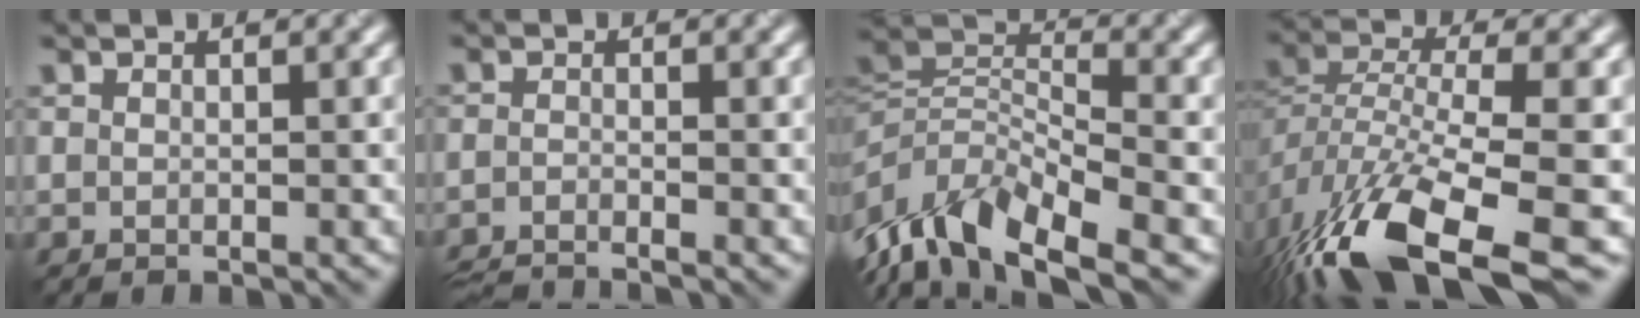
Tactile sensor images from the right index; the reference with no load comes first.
{"total": 3.2, "force": [-3.0, 0.2, 1.1], "torque": [-0.028, -0.011, -0.063]}
{"total": 8.2, "force": [-3.6, 3.5, 6.5], "torque": [-0.116, 0.011, -0.081]}
{"total": 10.9, "force": [-6.3, 4.1, 7.9], "torque": [-0.164, -0.010, -0.116]}